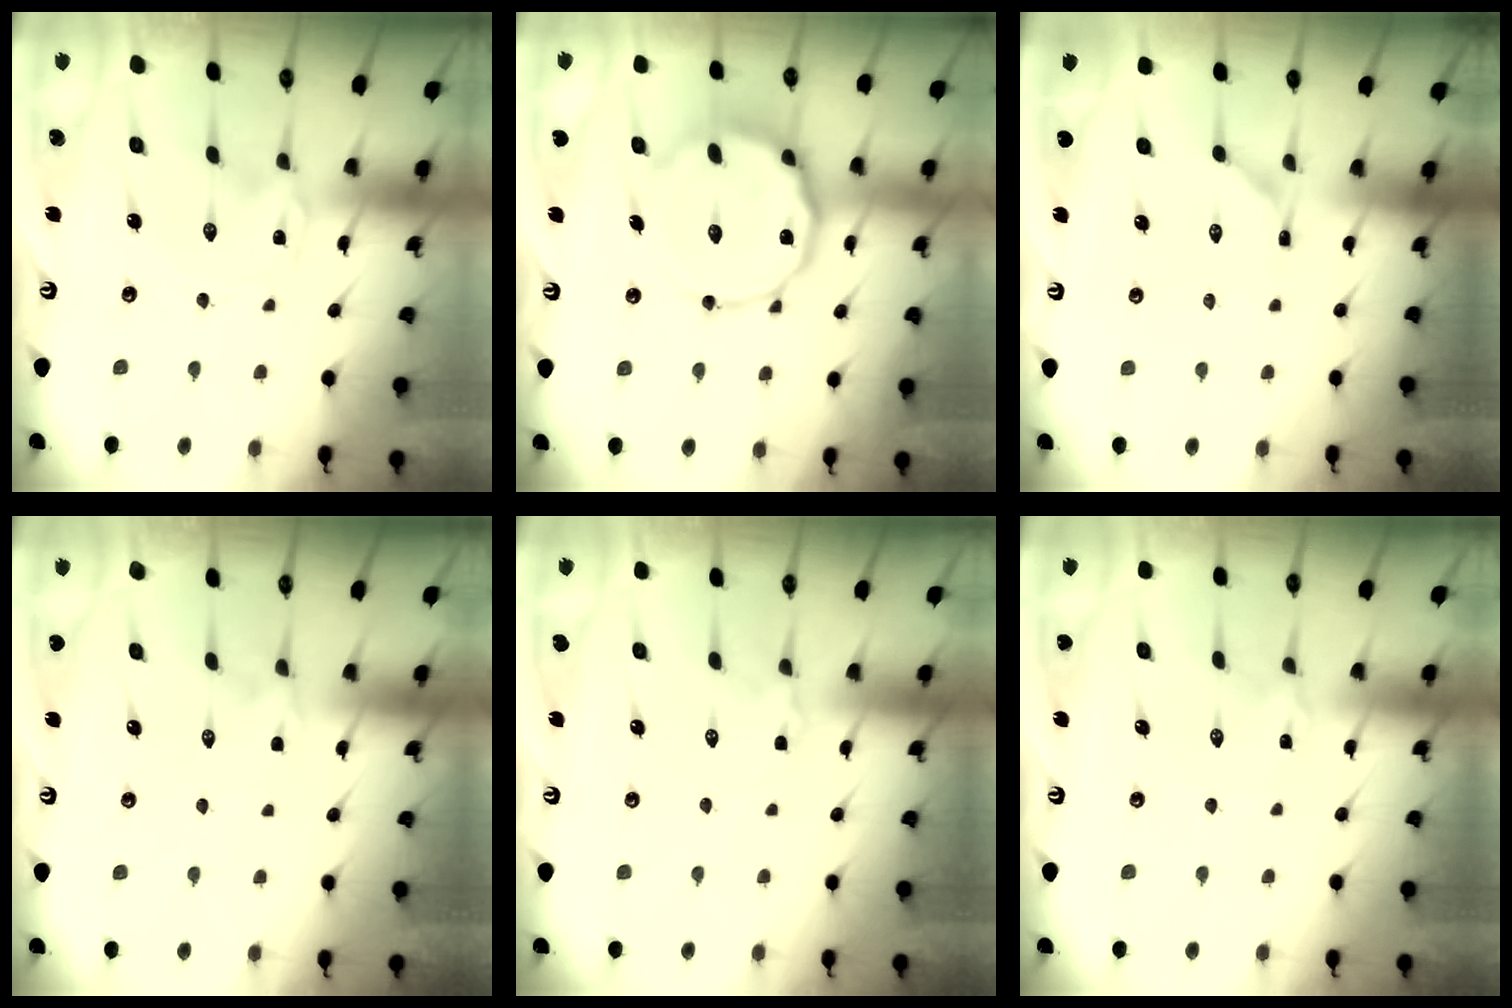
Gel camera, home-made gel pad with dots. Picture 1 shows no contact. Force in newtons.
{"total": 14.7, "press": 14.7, "slide": 1.1}
{"total": 4.0, "press": 4.0, "slide": 0.4}
{"total": 1.1, "press": 0.9, "slide": 0.6}
{"total": 1.3, "press": 1.2, "slide": 0.5}
{"total": 3.7, "press": 3.6, "slide": 0.6}